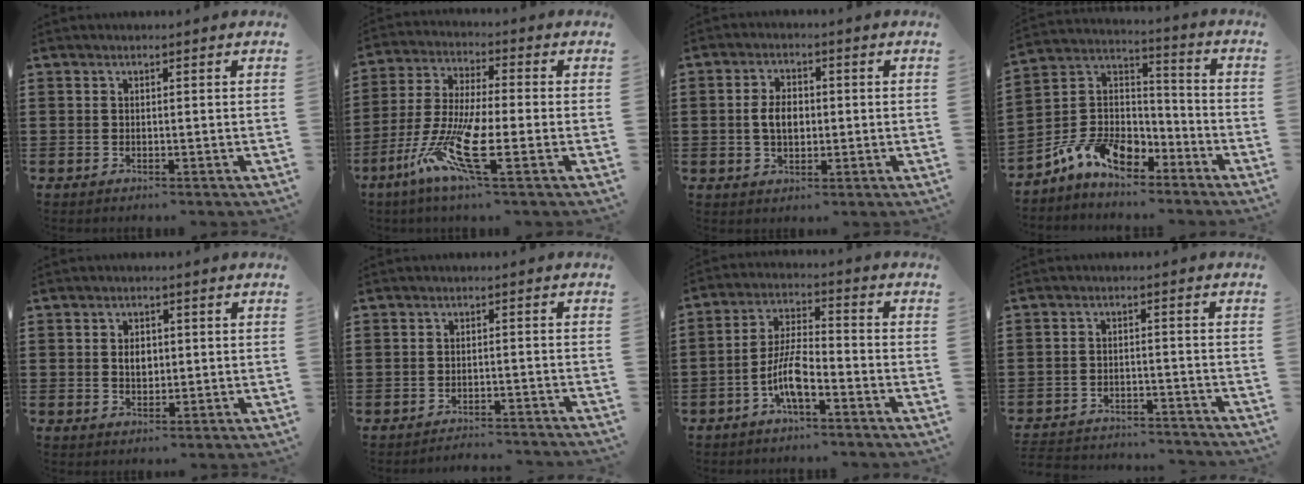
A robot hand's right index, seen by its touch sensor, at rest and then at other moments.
{"total": 12.4, "force": [-5.1, 3.1, 10.9], "torque": [-0.247, -0.011, -0.099]}
{"total": 4.4, "force": [-0.1, 2.7, 3.5], "torque": [-0.070, 0.003, -0.009]}
{"total": 9.5, "force": [-6.6, 5.2, 4.4], "torque": [-0.113, 0.017, -0.130]}
{"total": 2.7, "force": [0.2, 1.8, 2.0], "torque": [-0.035, 0.004, 0.001]}
{"total": 2.5, "force": [-2.5, -0.2, -0.1], "torque": [-0.005, -0.001, -0.053]}
{"total": 7.4, "force": [-3.6, 2.0, 6.1], "torque": [-0.143, -0.008, -0.072]}
{"total": 3.3, "force": [-3.3, 0.4, 0.0], "torque": [-0.007, 0.003, -0.070]}